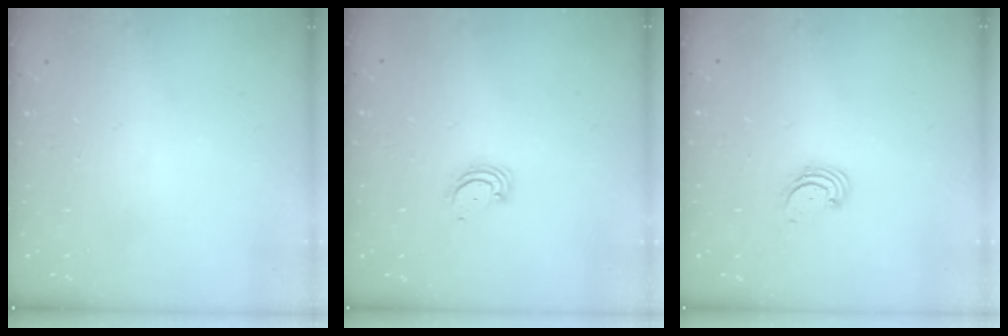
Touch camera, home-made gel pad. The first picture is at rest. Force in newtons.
{"total": 2.8, "press": 2.8, "slide": 0.3}
{"total": 1.7, "press": 1.7, "slide": 0.2}